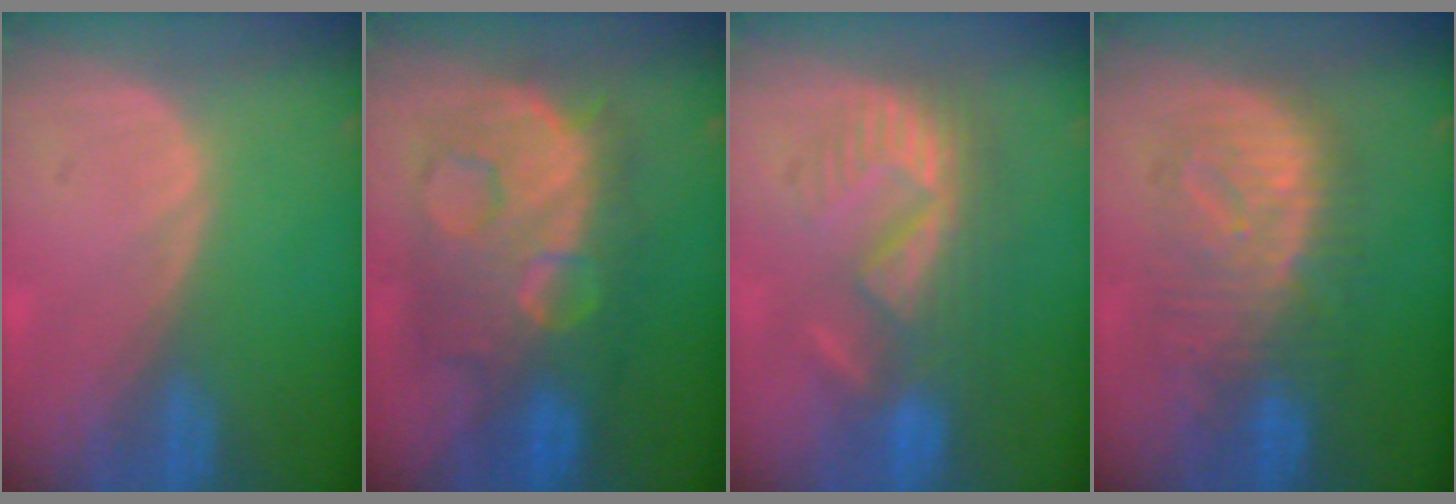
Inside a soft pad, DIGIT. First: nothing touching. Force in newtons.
{"total": 12.1, "press": 12.0, "slide": 1.2}
{"total": 9.0, "press": 8.4, "slide": 3.2}
{"total": 8.9, "press": 8.9, "slide": 0.3}